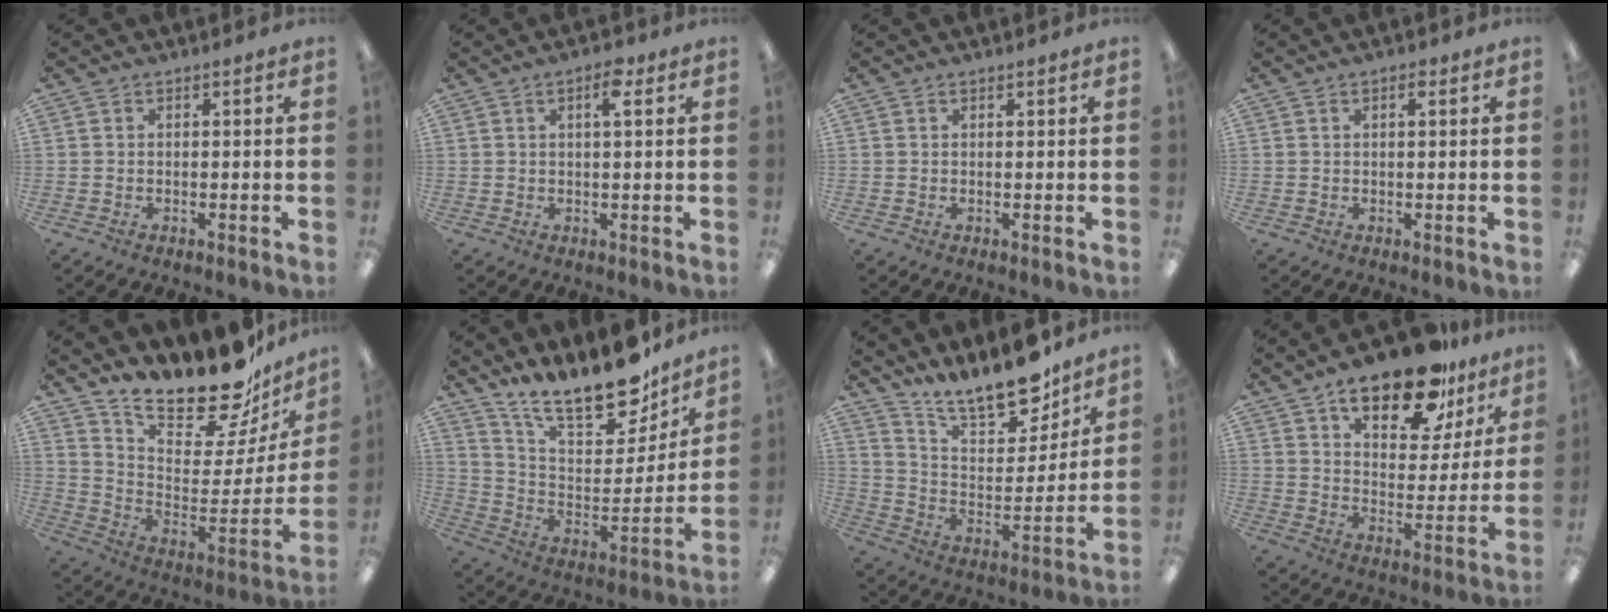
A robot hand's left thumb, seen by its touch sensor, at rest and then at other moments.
{"total": 4.6, "force": [2.3, 1.4, 3.7], "torque": [-0.048, -0.006, 0.032]}
{"total": 0.6, "force": [0.5, 0.1, 0.3], "torque": [-0.006, 0.002, 0.009]}
{"total": 1.6, "force": [0.9, 0.5, 1.2], "torque": [-0.019, 0.001, 0.013]}
{"total": 20.4, "force": [18.2, 5.9, 7.2], "torque": [-0.104, -0.155, 0.311]}
{"total": 18.6, "force": [16.1, 5.2, 7.8], "torque": [-0.132, -0.124, 0.280]}
{"total": 16.0, "force": [14.0, 4.6, 6.3], "torque": [-0.114, -0.105, 0.244]}
{"total": 19.4, "force": [13.9, 7.8, 11.1], "torque": [-0.167, -0.077, 0.232]}